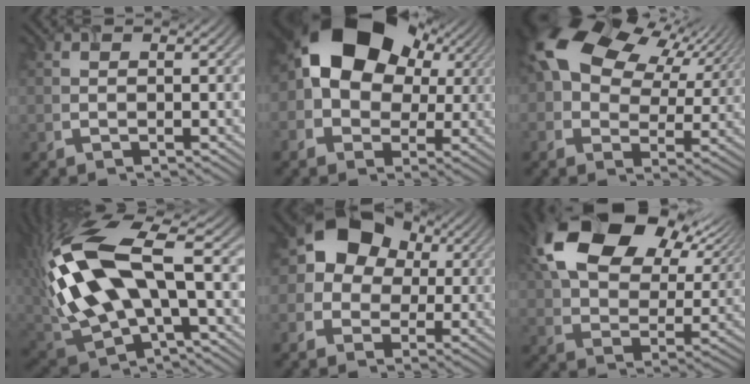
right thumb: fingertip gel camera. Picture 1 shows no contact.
{"total": 15.8, "force": [3.6, 12.1, 9.6], "torque": [-0.168, 0.027, 0.055]}
{"total": 17.7, "force": [6.7, 11.9, 11.3], "torque": [-0.237, 0.026, 0.136]}
{"total": 17.7, "force": [2.8, 9.1, 15.0], "torque": [-0.348, -0.008, 0.059]}
{"total": 8.7, "force": [1.1, 7.6, 4.2], "torque": [-0.071, 0.003, -0.005]}
{"total": 18.2, "force": [8.9, 11.0, 11.4], "torque": [-0.237, 0.025, 0.158]}